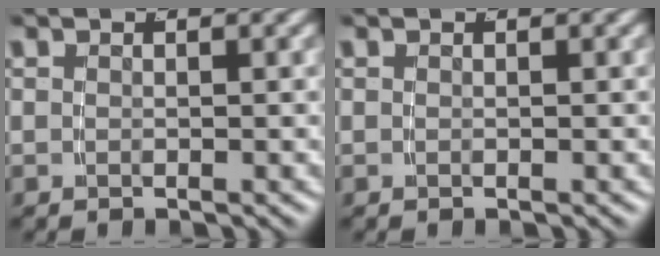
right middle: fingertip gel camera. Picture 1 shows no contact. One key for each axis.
{"total": 0.0}